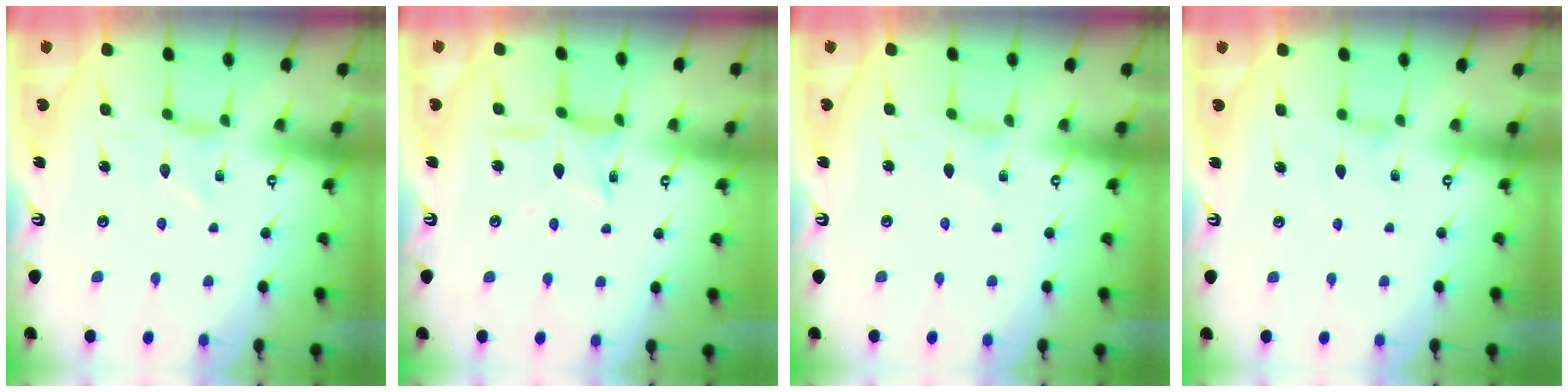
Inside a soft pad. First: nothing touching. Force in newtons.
{"total": 6.7, "press": 6.7, "slide": 0.3}
{"total": 0.0}
{"total": 2.3, "press": 2.2, "slide": 0.4}